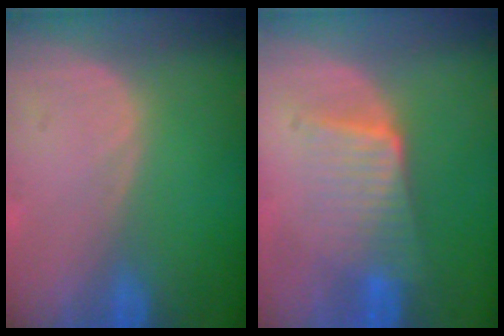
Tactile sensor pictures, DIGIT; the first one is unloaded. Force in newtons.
{"total": 6.6, "press": 5.8, "slide": 3.1}